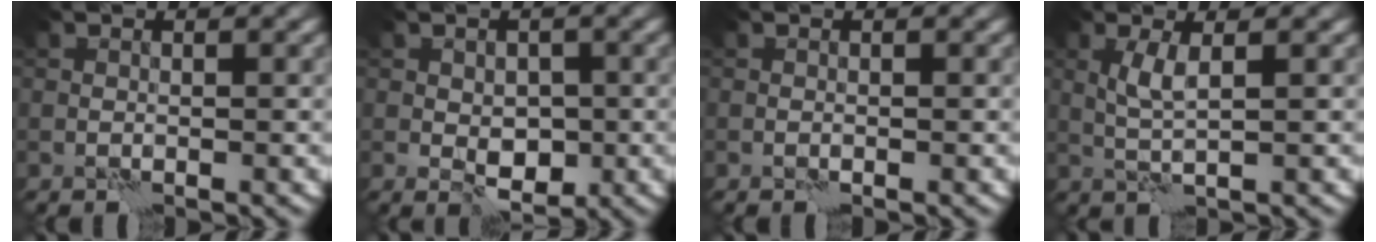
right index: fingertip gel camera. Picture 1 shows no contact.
{"total": 3.3, "force": [-0.7, 2.2, 2.3], "torque": [-0.030, -0.005, -0.012]}
{"total": 0.0}
{"total": 2.1, "force": [0.6, 0.1, 2.0], "torque": [-0.048, 0.005, 0.013]}